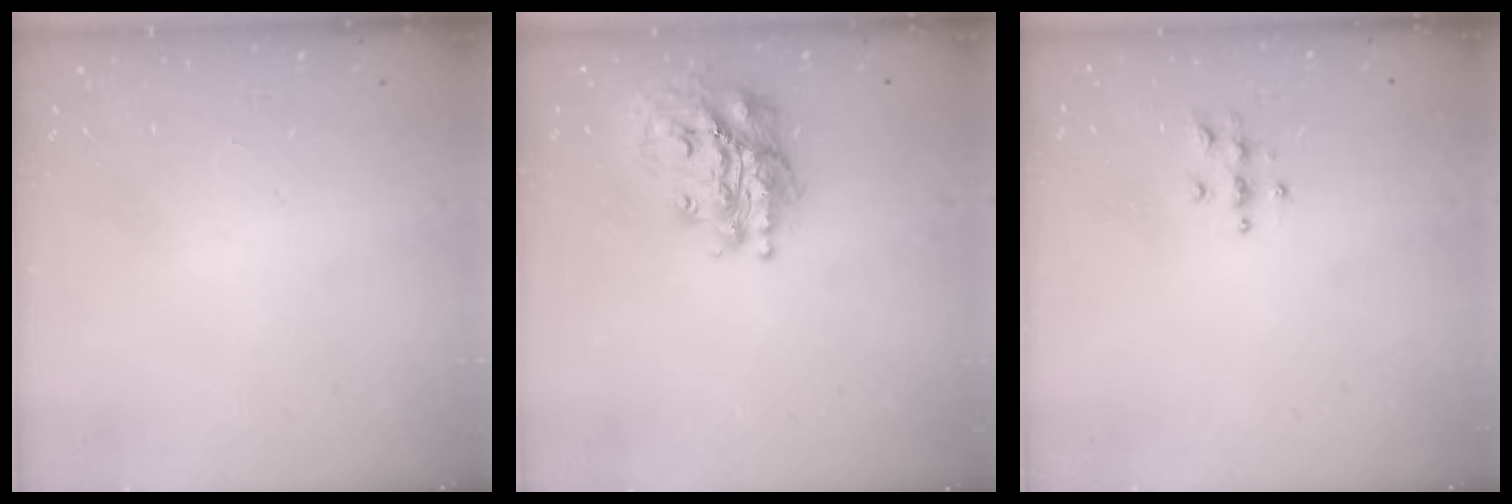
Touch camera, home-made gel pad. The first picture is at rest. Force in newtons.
{"total": 19.9, "press": 19.8, "slide": 2.4}
{"total": 3.8, "press": 3.8, "slide": 0.5}